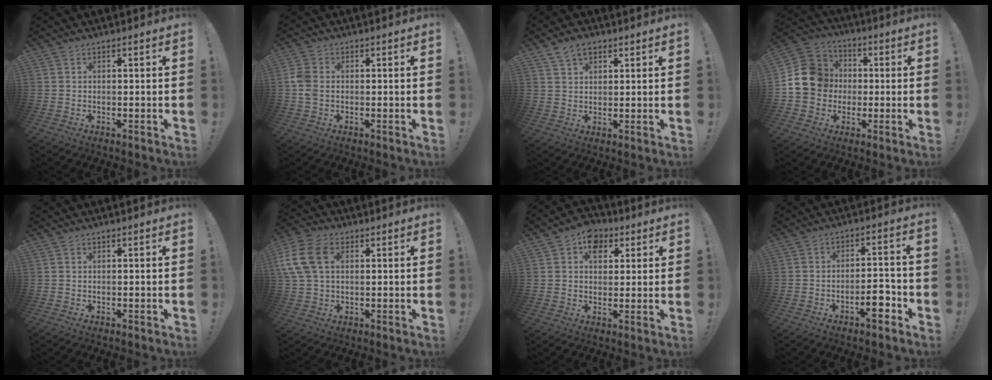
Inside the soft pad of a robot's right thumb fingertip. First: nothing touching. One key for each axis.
{"total": 5.6, "fx": -0.6, "fy": 4.2, "fz": 3.6, "tx": -0.081, "ty": 0.005, "tz": -0.012}
{"total": 5.4, "fx": 3.4, "fy": 3.3, "fz": 2.6, "tx": -0.046, "ty": -0.010, "tz": 0.064}
{"total": 16.0, "fx": 0.6, "fy": 14.3, "fz": 7.1, "tx": -0.102, "ty": 0.014, "tz": 0.024}
{"total": 0.0}
{"total": 13.3, "fx": 3.0, "fy": 9.1, "fz": 9.2, "tx": -0.203, "ty": 0.003, "tz": 0.058}
{"total": 8.2, "fx": 3.3, "fy": 6.5, "fz": 3.6, "tx": -0.040, "ty": -0.010, "tz": 0.062}
{"total": 7.2, "fx": -4.1, "fy": 2.8, "fz": 5.2, "tx": -0.055, "ty": 0.022, "tz": -0.071}